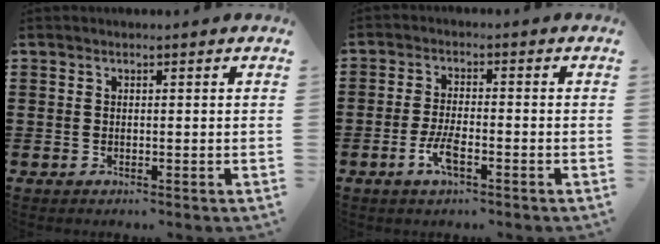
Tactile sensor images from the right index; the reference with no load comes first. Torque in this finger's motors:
{"motor_torque": [2.14, 0.00, 0.19, 0.11]}